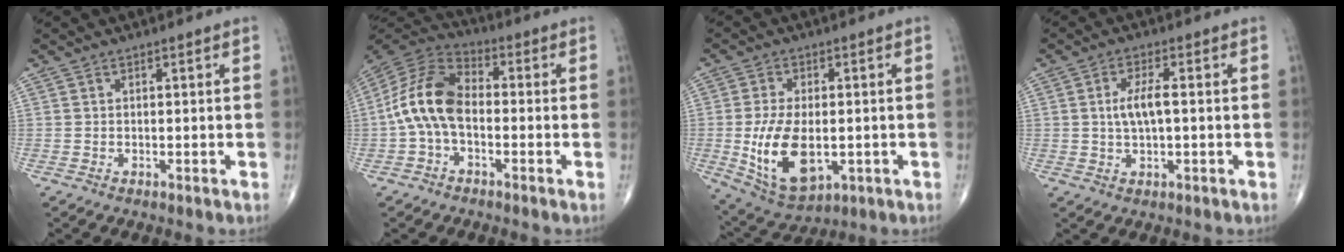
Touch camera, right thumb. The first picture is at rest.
{"total": 12.4, "force": [-1.3, 7.3, 9.9], "torque": [-0.196, 0.036, -0.037]}
{"total": 13.7, "force": [-2.0, 7.5, 11.3], "torque": [-0.203, -0.011, -0.017]}
{"total": 5.1, "force": [0.3, 1.8, 4.7], "torque": [-0.101, 0.003, 0.004]}